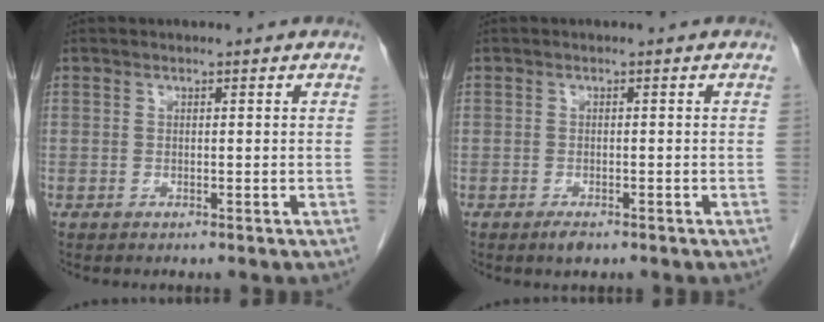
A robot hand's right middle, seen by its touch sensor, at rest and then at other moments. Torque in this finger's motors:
{"motor_torque": [0.44, -0.25, 0.03, 0.00]}